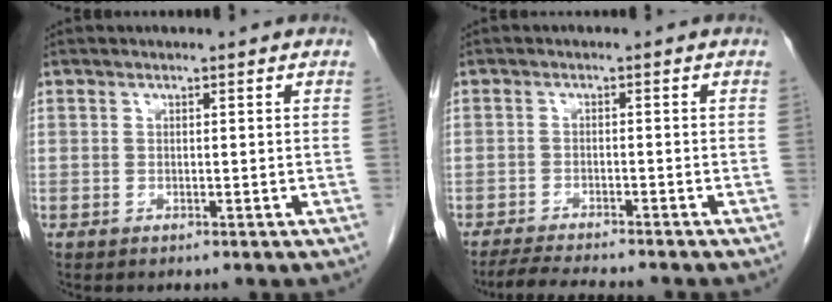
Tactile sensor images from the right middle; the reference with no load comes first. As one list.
[{"total": 6.7, "force": [-6.1, 0.1, 2.8], "torque": [-0.043, -0.017, -0.098]}]